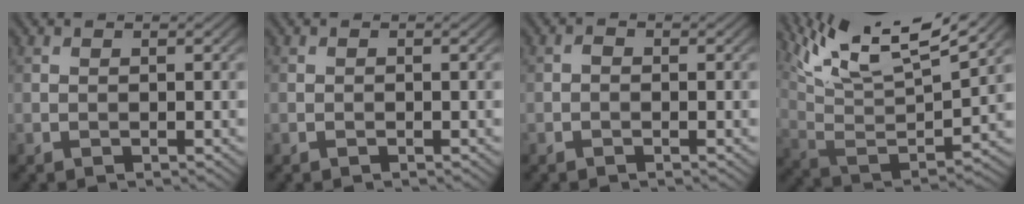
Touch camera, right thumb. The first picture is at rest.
{"total": 0.0}
{"total": 0.7, "force": [-0.4, 0.5, 0.4], "torque": [-0.006, 0.001, -0.010]}
{"total": 15.4, "force": [10.6, 4.1, 10.4], "torque": [-0.231, 0.004, 0.182]}